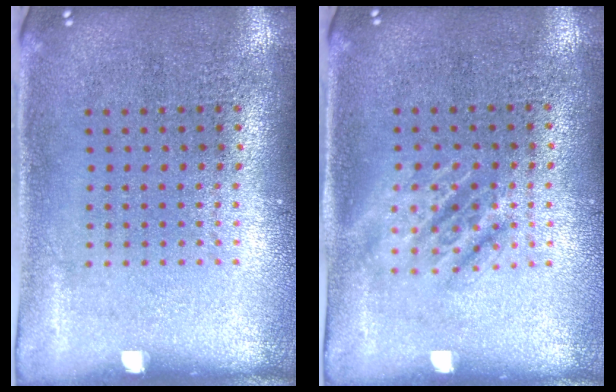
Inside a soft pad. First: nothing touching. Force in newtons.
{"total": 1.2, "press": 1.1, "slide": 0.5}